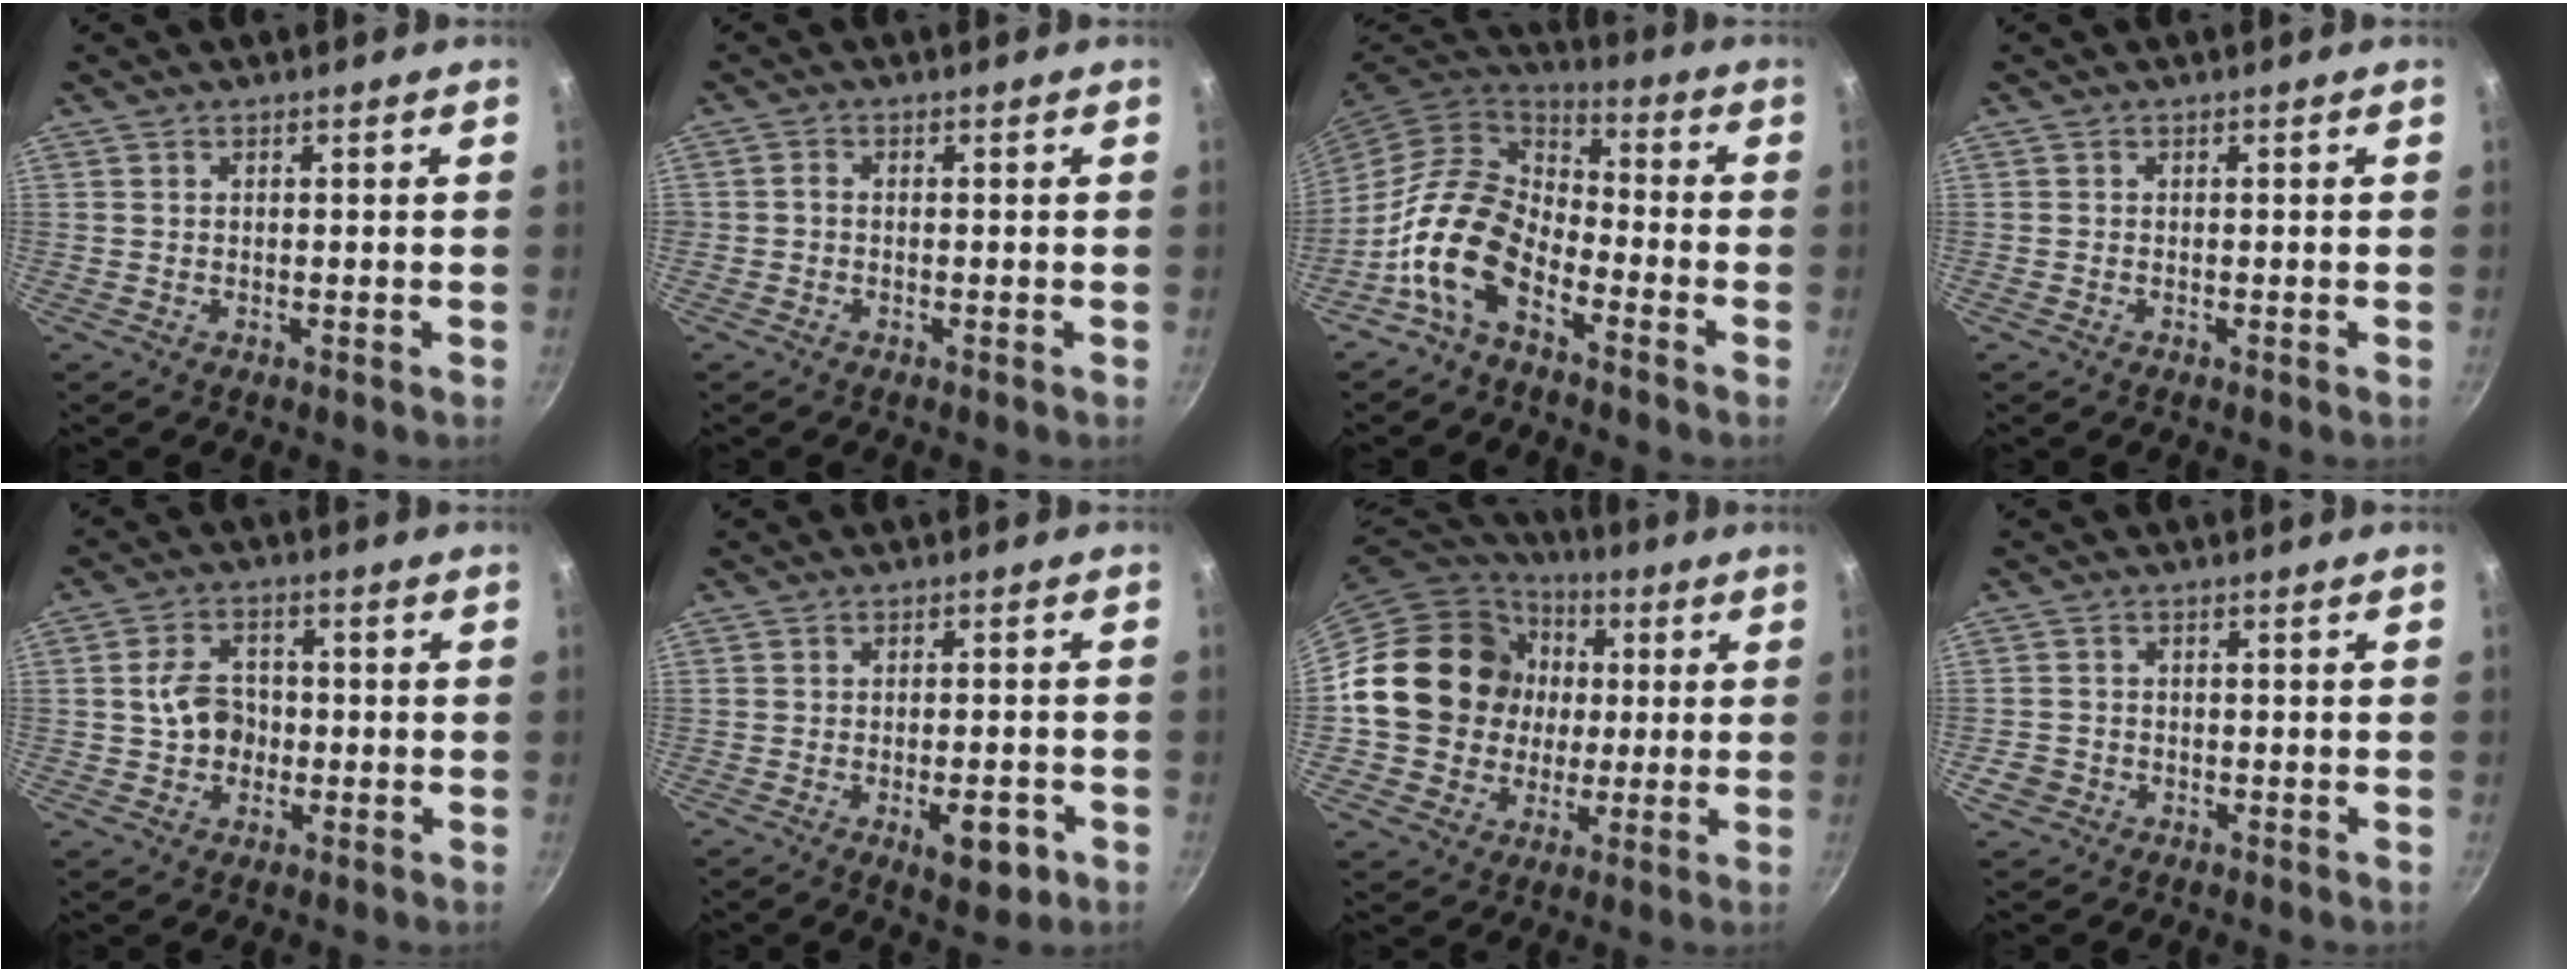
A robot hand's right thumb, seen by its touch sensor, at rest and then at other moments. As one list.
[{"total": 1.0, "force": [-0.3, 0.6, 0.7], "torque": [-0.020, 0.006, -0.007]}, {"total": 13.6, "force": [-6.6, 7.9, 8.9], "torque": [-0.148, 0.057, -0.148]}, {"total": 0.0}, {"total": 6.8, "force": [-0.5, 5.3, 4.2], "torque": [-0.054, 0.017, -0.012]}, {"total": 6.6, "force": [-2.8, 2.9, 5.3], "torque": [-0.050, 0.012, -0.032]}, {"total": 18.7, "force": [1.5, 16.8, 8.2], "torque": [-0.124, 0.023, 0.029]}, {"total": 4.0, "force": [-1.6, 3.4, 1.2], "torque": [-0.014, 0.018, -0.023]}]